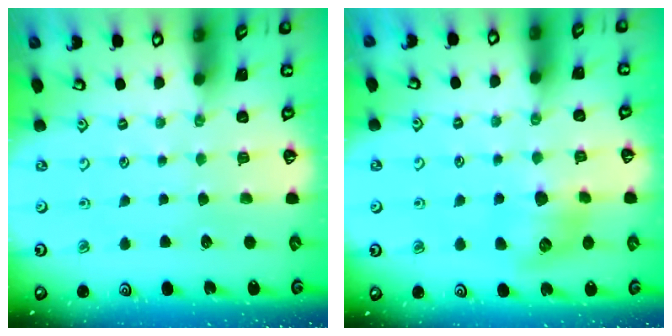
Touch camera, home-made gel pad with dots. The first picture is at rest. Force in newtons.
{"total": 9.5, "press": 9.5, "slide": 0.4}